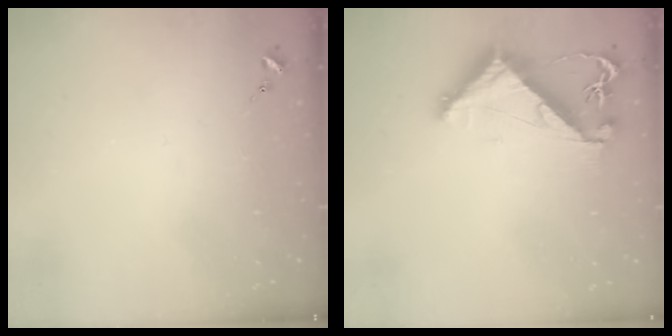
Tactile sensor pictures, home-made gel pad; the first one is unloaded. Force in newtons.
{"total": 8.0, "press": 8.0, "slide": 0.7}